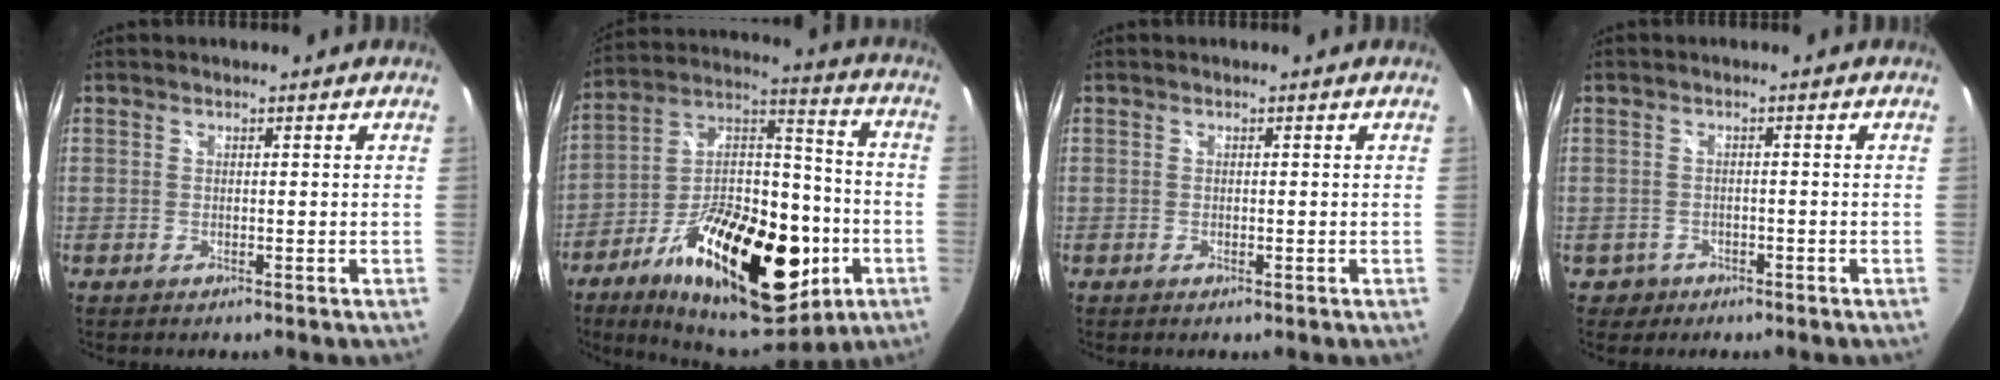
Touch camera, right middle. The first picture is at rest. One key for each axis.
{"total": 29.6, "fx": -12.1, "fy": 14.5, "fz": 22.7, "tx": -0.371, "ty": 0.009, "tz": -0.179}
{"total": 0.0}
{"total": 2.8, "fx": -1.4, "fy": 2.4, "fz": 0.4, "tx": -0.019, "ty": 0.000, "tz": -0.017}